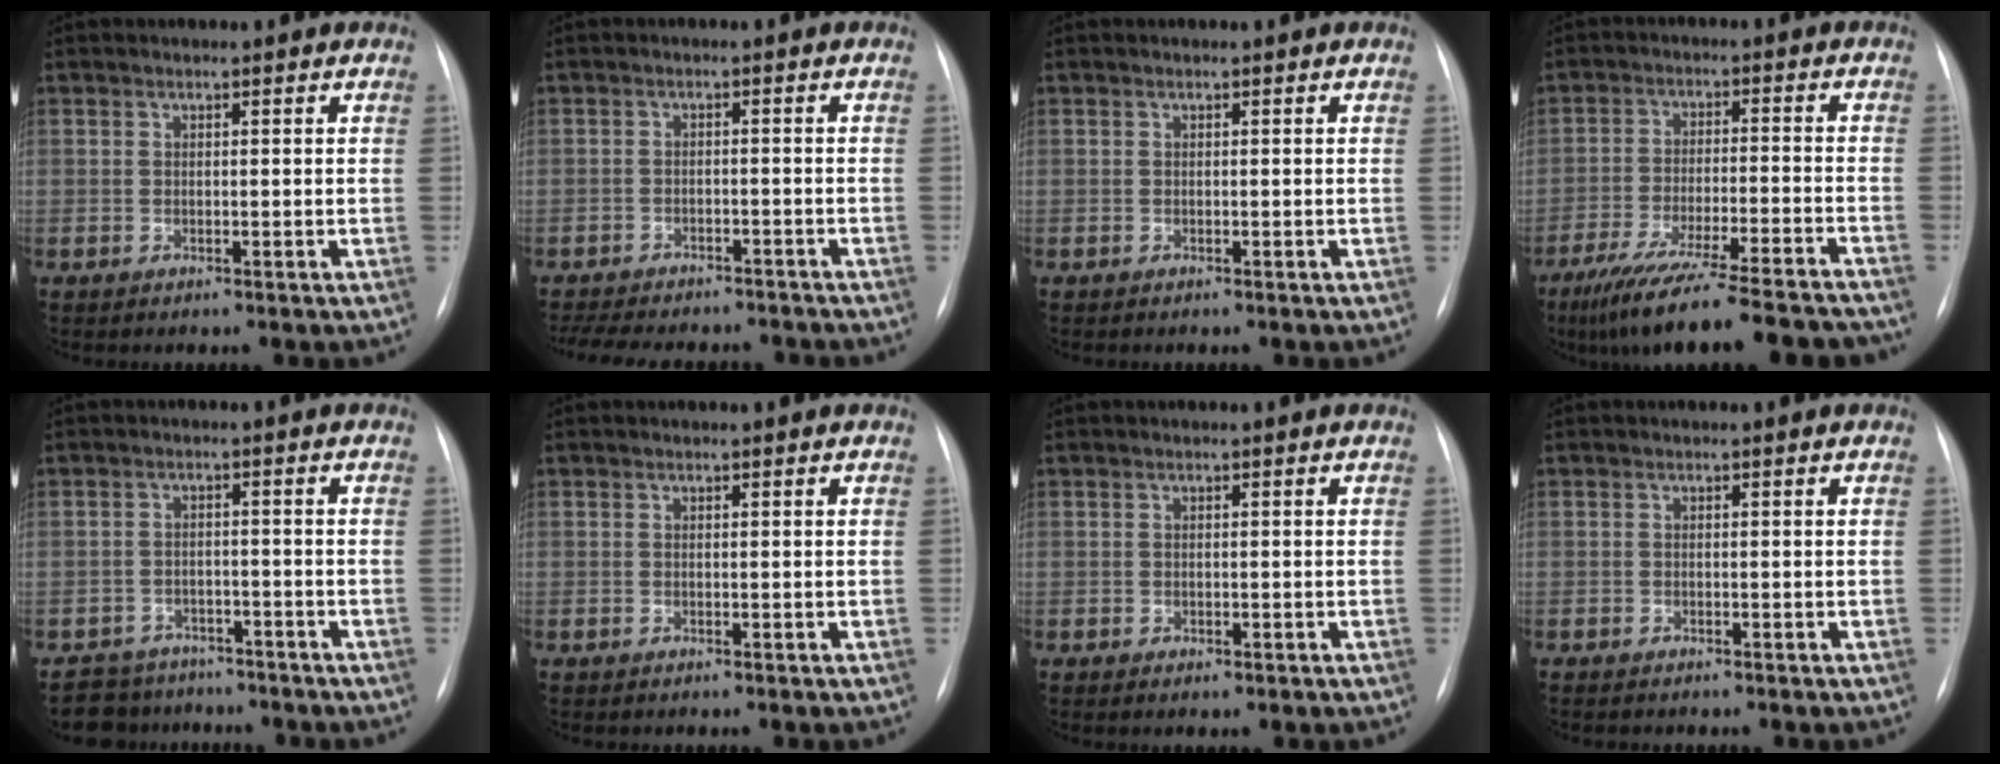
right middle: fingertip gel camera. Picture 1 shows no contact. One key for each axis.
{"total": 14.4, "fx": -12.6, "fy": 4.5, "fz": 5.2, "tx": -0.116, "ty": -0.005, "tz": -0.161}
{"total": 0.0}
{"total": 20.2, "fx": -17.2, "fy": 1.4, "fz": 10.4, "tx": -0.140, "ty": -0.034, "tz": -0.253}
{"total": 6.9, "fx": -5.9, "fy": 3.6, "fz": 0.0, "tx": 0.005, "ty": 0.014, "tz": -0.084}
{"total": 0.0}
{"total": 0.9, "fx": -0.5, "fy": 0.4, "fz": 0.7, "tx": -0.015, "ty": -0.004, "tz": -0.001}
{"total": 1.3, "fx": -1.2, "fy": 0.4, "fz": 0.4, "tx": -0.007, "ty": -0.001, "tz": -0.016}